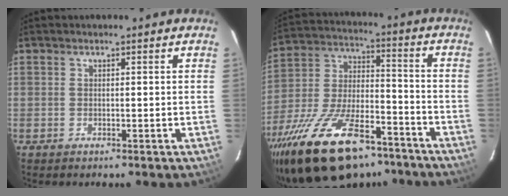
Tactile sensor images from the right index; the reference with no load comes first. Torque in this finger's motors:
{"motor_torque": [1.55, -0.59, 1.05, 0.21]}